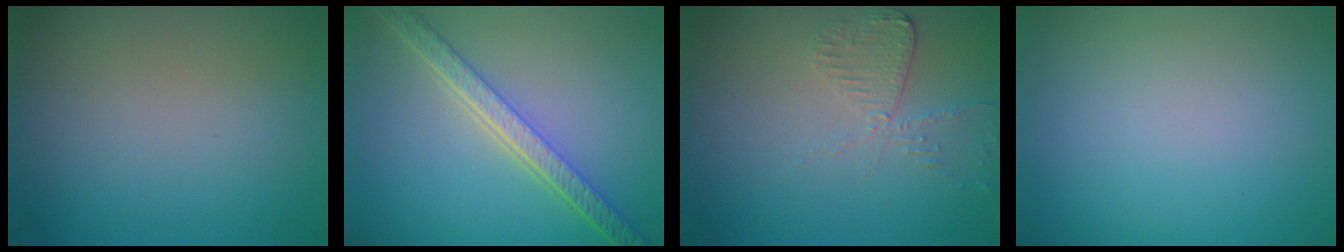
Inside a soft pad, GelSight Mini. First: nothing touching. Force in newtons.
{"total": 5.7, "press": 4.4, "slide": 3.7}
{"total": 2.5, "press": 2.3, "slide": 1.0}
{"total": 0.0}